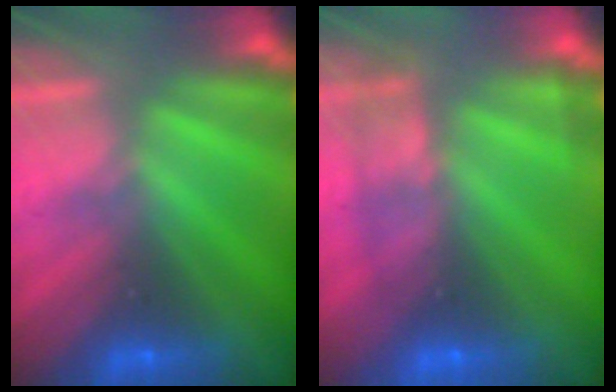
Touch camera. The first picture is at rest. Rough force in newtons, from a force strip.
{"total": 2.4}